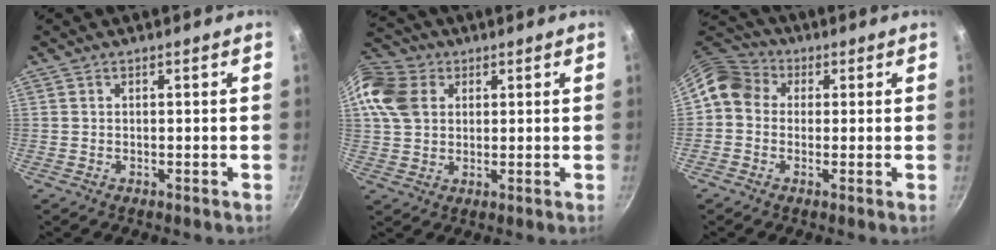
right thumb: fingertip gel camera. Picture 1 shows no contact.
{"total": 11.4, "force": [3.6, 8.9, 6.2], "torque": [-0.110, 0.001, 0.059]}
{"total": 8.0, "force": [0.9, 6.9, 4.0], "torque": [-0.050, 0.020, -0.006]}